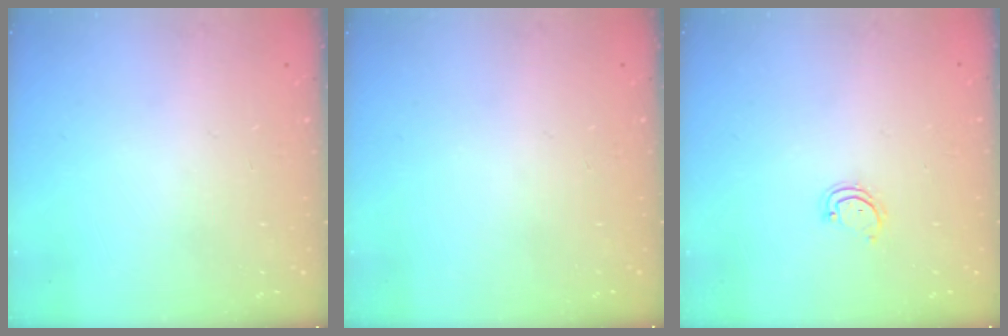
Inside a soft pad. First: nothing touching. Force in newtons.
{"total": 0.0}
{"total": 2.8, "press": 2.8, "slide": 0.3}